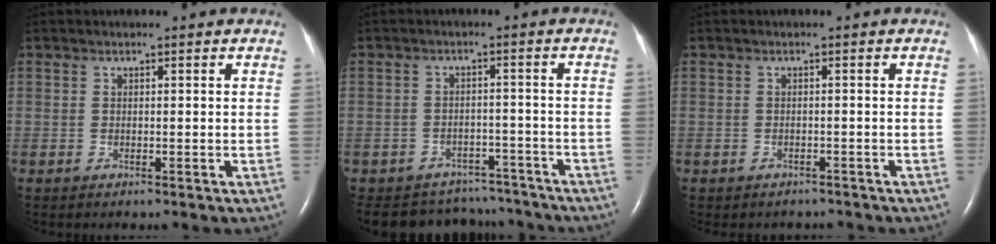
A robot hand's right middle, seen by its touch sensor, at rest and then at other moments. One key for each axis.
{"total": 11.4, "fx": -10.5, "fy": 4.2, "fz": 0.8, "tx": -0.018, "ty": 0.022, "tz": -0.132}
{"total": 2.5, "fx": -2.2, "fy": 1.2, "fz": 0.3, "tx": -0.010, "ty": 0.002, "tz": -0.026}